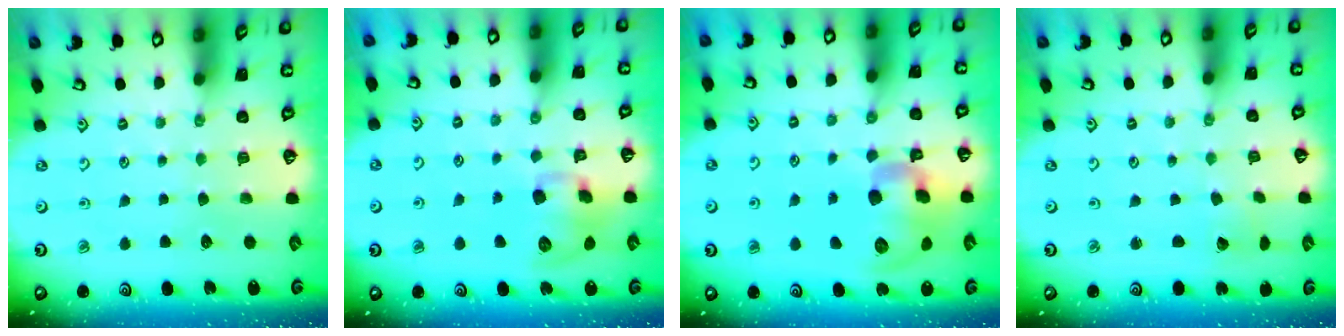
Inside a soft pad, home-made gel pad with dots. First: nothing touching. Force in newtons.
{"total": 11.1, "press": 10.9, "slide": 2.0}
{"total": 15.7, "press": 15.4, "slide": 2.8}
{"total": 2.3, "press": 2.3, "slide": 0.1}